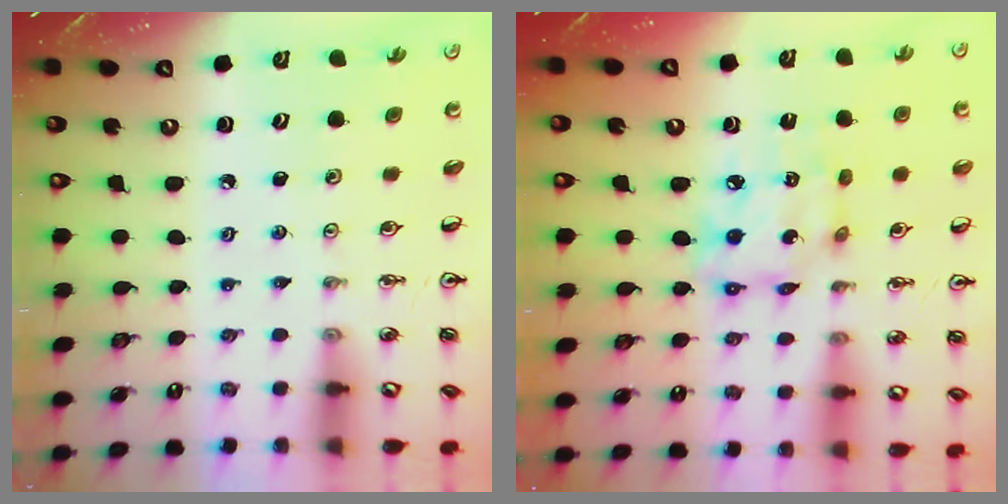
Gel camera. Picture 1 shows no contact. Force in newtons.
{"total": 10.2, "press": 10.1, "slide": 0.7}